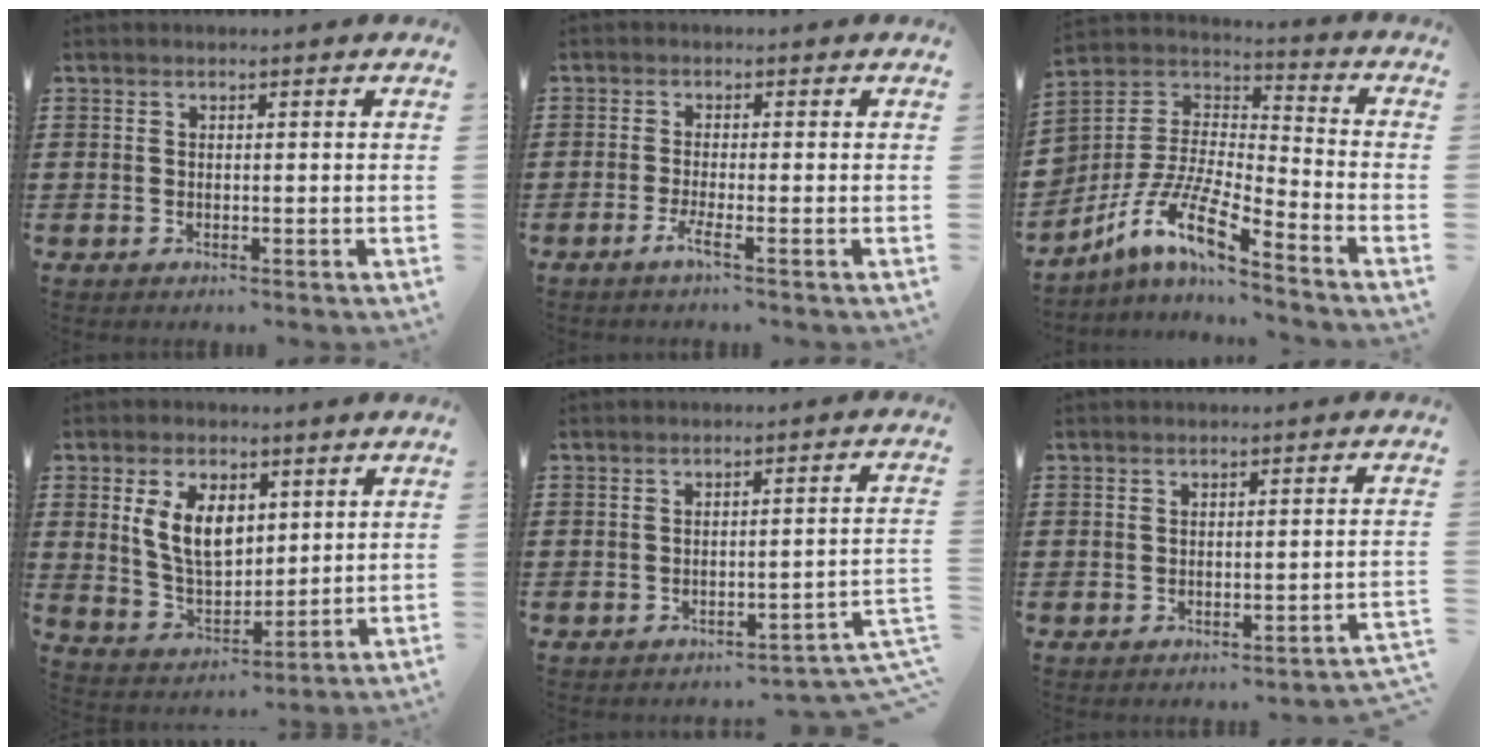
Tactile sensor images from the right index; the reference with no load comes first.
{"total": 2.7, "force": [-1.7, -0.3, 2.1], "torque": [-0.049, -0.011, -0.037]}
{"total": 9.6, "force": [-7.1, 1.9, 6.1], "torque": [-0.138, -0.010, -0.147]}
{"total": 8.6, "force": [2.6, 5.2, 6.3], "torque": [-0.143, 0.008, 0.043]}
{"total": 2.9, "force": [-2.5, -0.2, 1.4], "torque": [-0.027, -0.008, -0.054]}
{"total": 1.2, "force": [-1.0, -0.1, 0.7], "torque": [-0.015, -0.003, -0.020]}